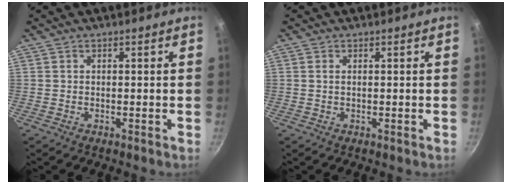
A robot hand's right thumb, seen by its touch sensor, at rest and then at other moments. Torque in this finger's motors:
{"motor_torque": [-0.53, -0.12, -0.09, 0.02, -0.02]}